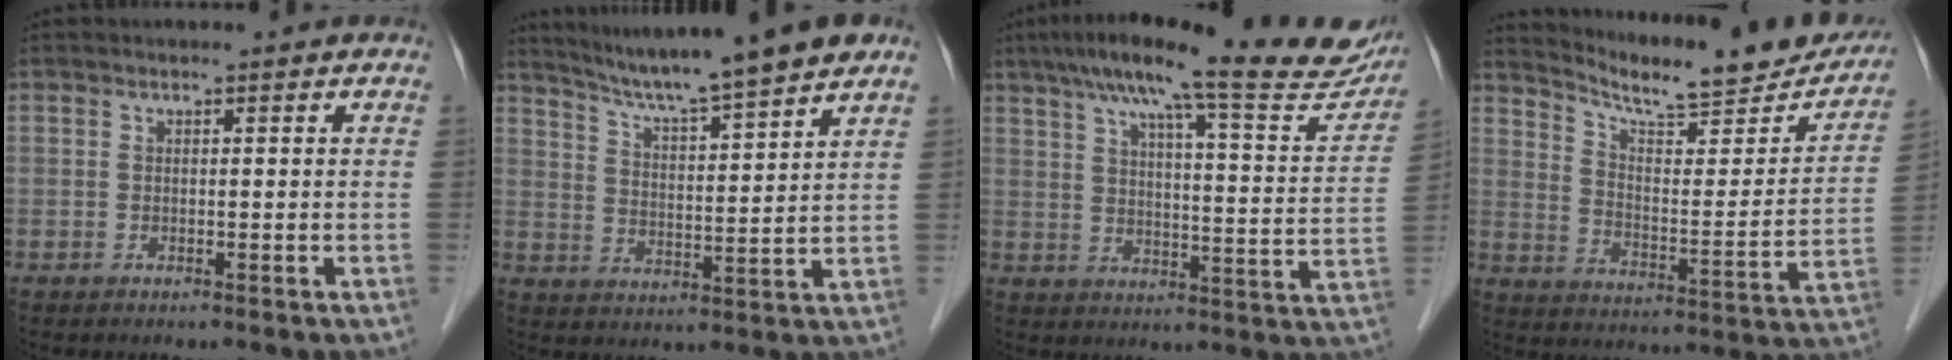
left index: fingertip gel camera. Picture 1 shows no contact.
{"total": 13.3, "force": [11.3, -0.7, 7.0], "torque": [-0.118, 0.011, 0.173]}
{"total": 25.0, "force": [20.5, 3.3, 13.9], "torque": [-0.204, -0.003, 0.258]}
{"total": 20.8, "force": [19.1, 3.0, 7.9], "torque": [-0.113, -0.041, 0.257]}